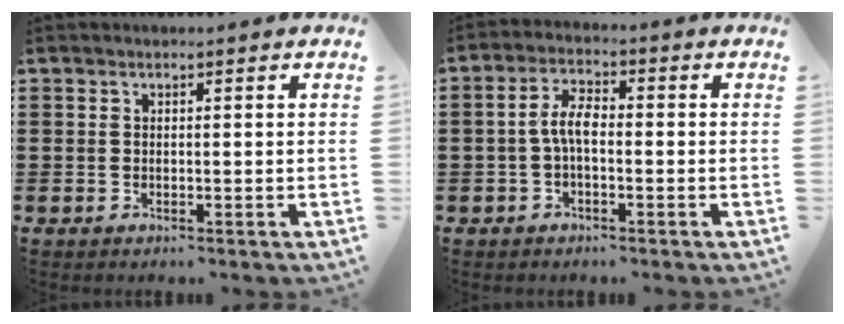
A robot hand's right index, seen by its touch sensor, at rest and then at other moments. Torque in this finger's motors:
{"motor_torque": [1.08, -0.32, 0.60, 0.15]}